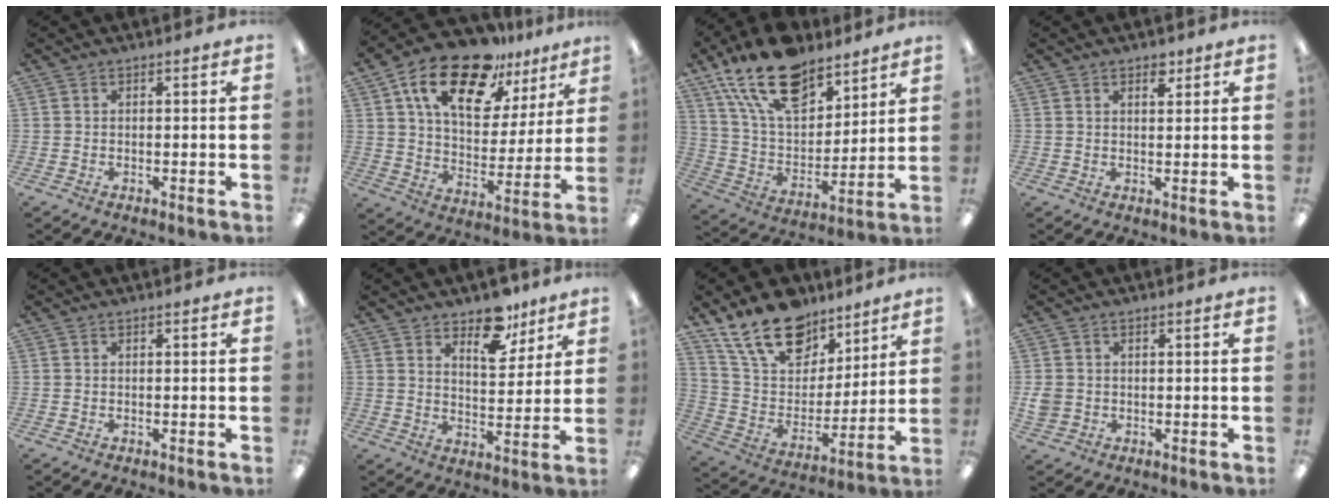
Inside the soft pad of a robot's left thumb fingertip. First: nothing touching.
{"total": 20.0, "force": [13.1, 9.5, 11.9], "torque": [-0.213, -0.065, 0.228]}
{"total": 20.9, "force": [14.0, 10.8, 11.1], "torque": [-0.207, -0.064, 0.253]}
{"total": 3.1, "force": [2.2, 1.6, 1.5], "torque": [-0.009, -0.008, 0.034]}
{"total": 0.0}
{"total": 10.7, "force": [7.6, 5.5, 5.3], "torque": [-0.054, -0.044, 0.129]}
{"total": 19.2, "force": [13.7, 10.8, 8.2], "torque": [-0.156, -0.075, 0.253]}
{"total": 3.0, "force": [-0.1, 2.8, 1.1], "torque": [-0.010, 0.002, -0.003]}